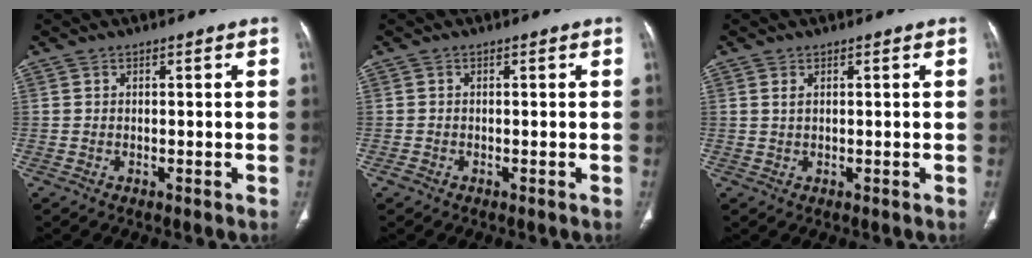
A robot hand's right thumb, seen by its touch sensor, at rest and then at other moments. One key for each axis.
{"total": 0.8, "fx": -0.6, "fy": 0.5, "fz": 0.2, "tx": -0.007, "ty": 0.000, "tz": -0.013}
{"total": 1.1, "fx": 0.5, "fy": 0.6, "fz": 0.8, "tx": -0.021, "ty": 0.004, "tz": 0.013}